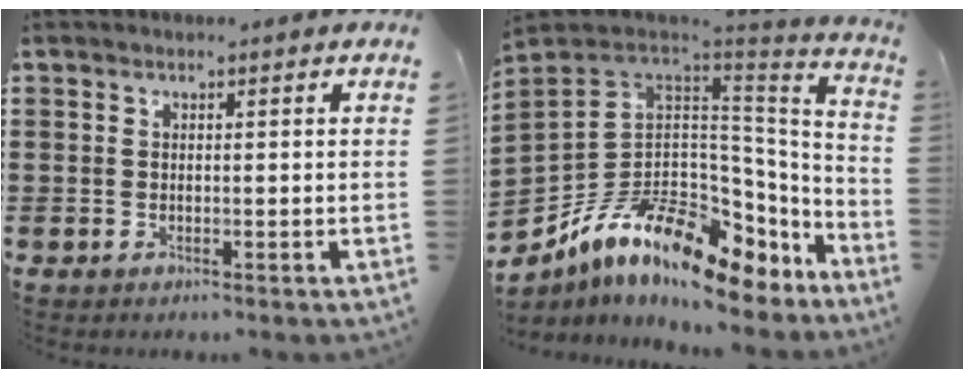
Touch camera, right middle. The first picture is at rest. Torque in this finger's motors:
{"motor_torque": [2.14, 0.00, 1.00, 0.21]}